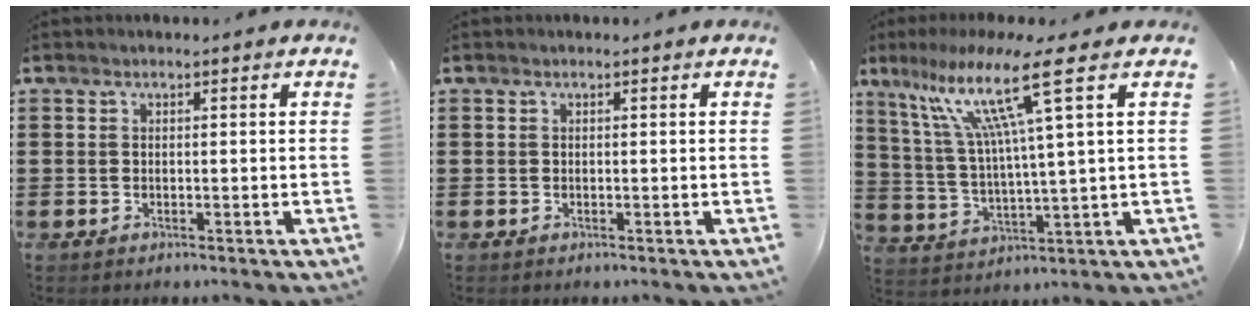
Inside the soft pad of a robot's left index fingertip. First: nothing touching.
{"total": 0.0}
{"total": 13.5, "force": [6.9, 0.2, 11.6], "torque": [-0.246, -0.011, 0.105]}